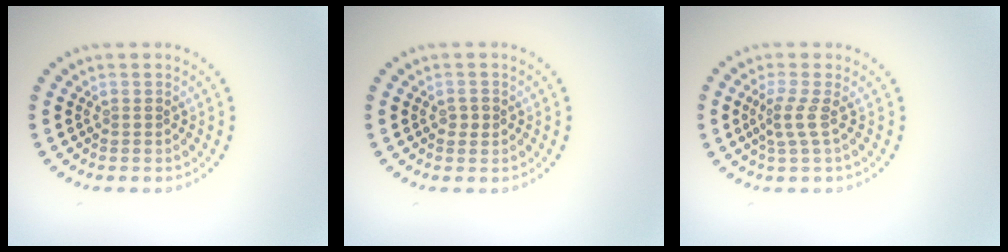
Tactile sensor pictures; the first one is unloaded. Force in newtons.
{"total": 1.0, "press": 1.0, "slide": 0.1}
{"total": 2.1, "press": 1.4, "slide": 1.6}